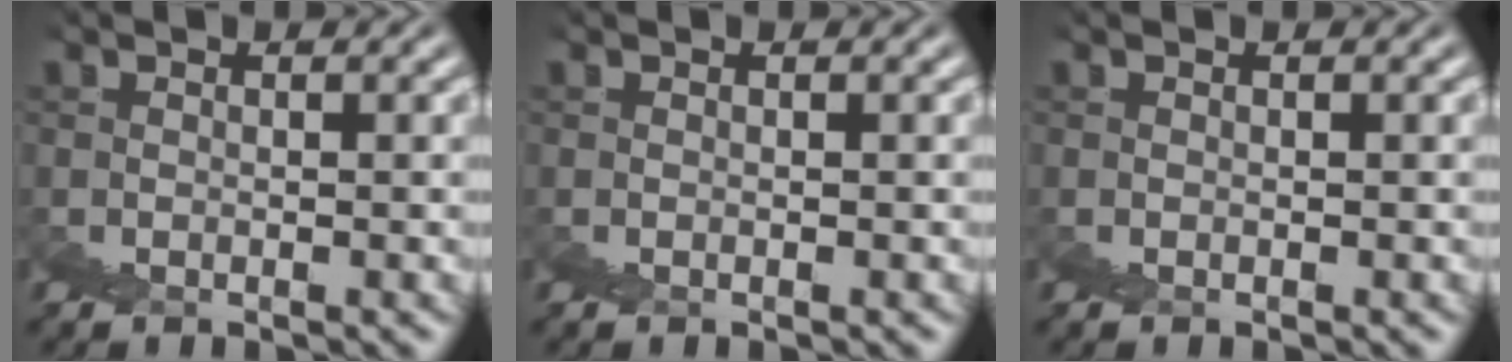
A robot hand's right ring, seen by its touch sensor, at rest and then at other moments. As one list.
[{"total": 0.0}, {"total": 0.0}]